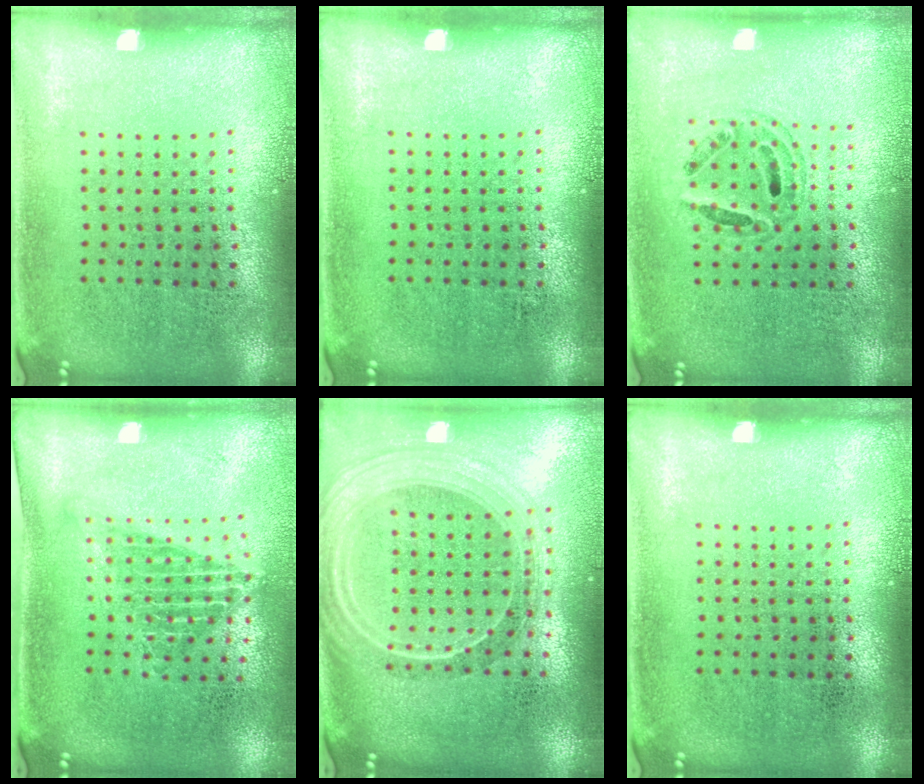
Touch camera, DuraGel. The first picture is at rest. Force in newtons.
{"total": 0.0}
{"total": 0.7, "press": 0.7, "slide": 0.1}
{"total": 1.4, "press": 1.1, "slide": 0.9}
{"total": 2.3, "press": 1.9, "slide": 1.3}
{"total": 0.0}